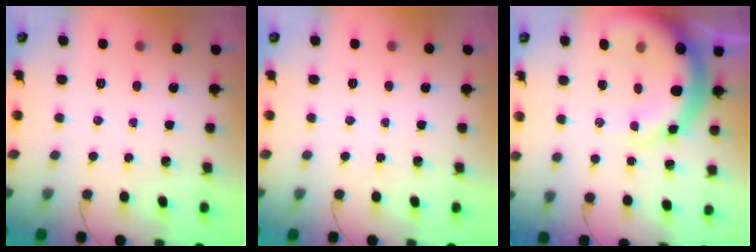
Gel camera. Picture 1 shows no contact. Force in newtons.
{"total": 0.0}
{"total": 14.5, "press": 14.2, "slide": 2.9}